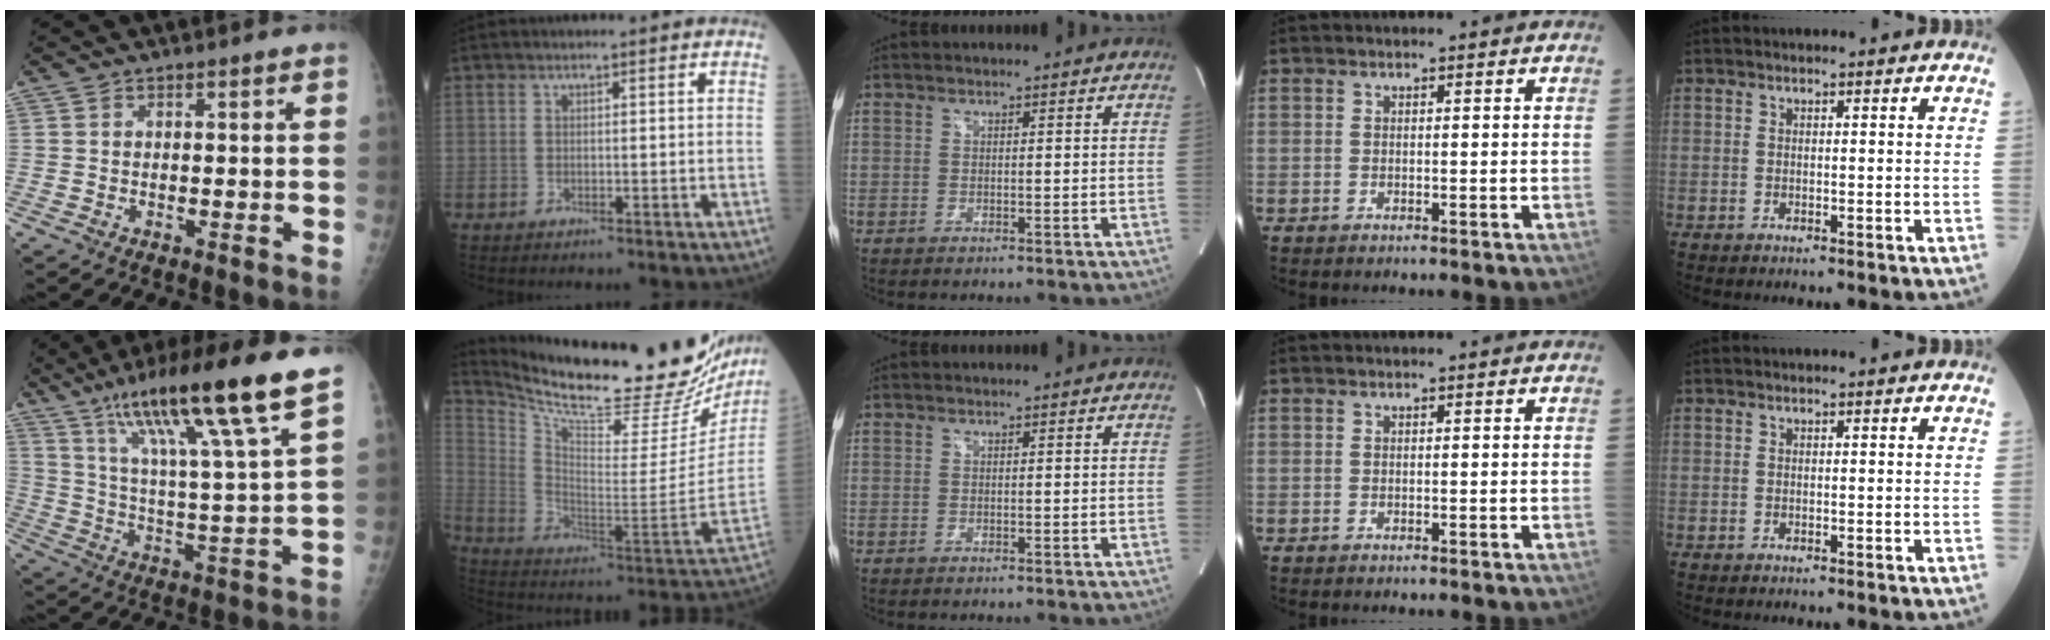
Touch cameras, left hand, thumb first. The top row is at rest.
{"thumb": {"total": 20.6, "force": [13.0, 1.8, 15.9], "torque": [-0.258, -0.041, 0.220]}, "index": {"total": 29.3, "force": [25.6, 5.4, 13.2], "torque": [-0.229, -0.079, 0.359]}}